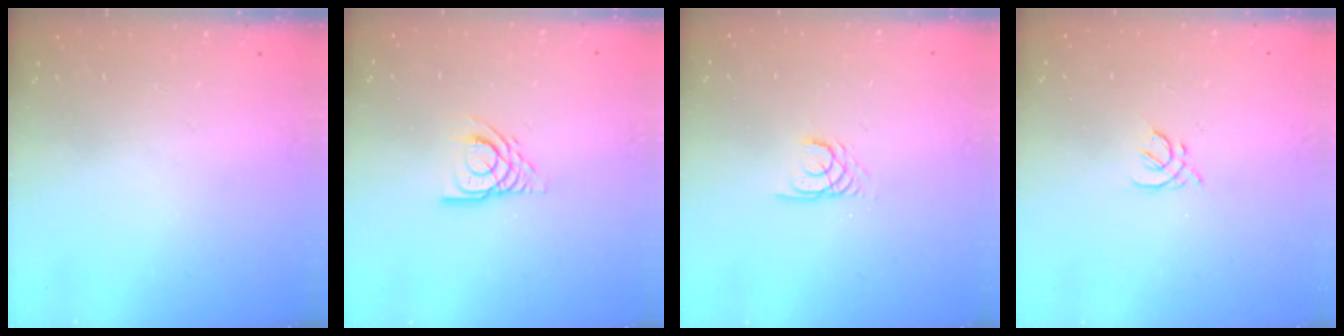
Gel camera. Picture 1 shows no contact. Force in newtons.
{"total": 8.0, "press": 8.0, "slide": 0.7}
{"total": 2.0, "press": 2.0, "slide": 0.1}
{"total": 2.0, "press": 2.0, "slide": 0.6}